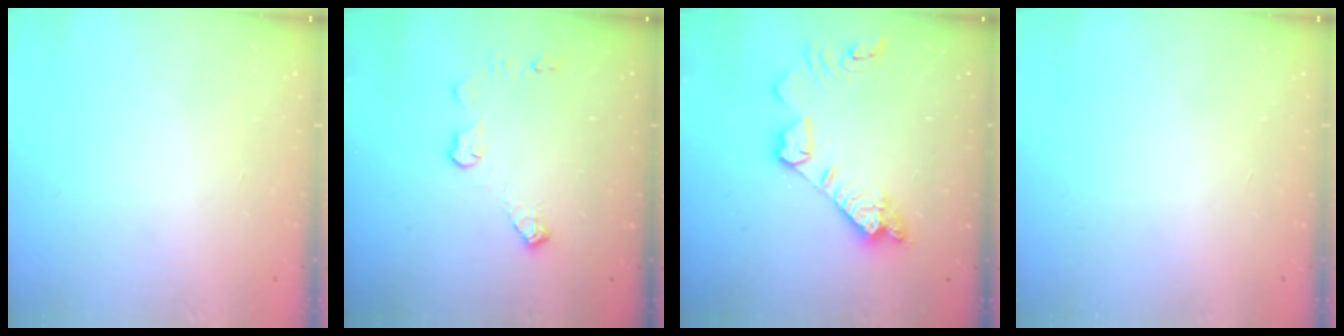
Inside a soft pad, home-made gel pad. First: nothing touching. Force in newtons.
{"total": 7.1, "press": 7.1, "slide": 0.2}
{"total": 16.9, "press": 16.9, "slide": 1.2}
{"total": 0.0}